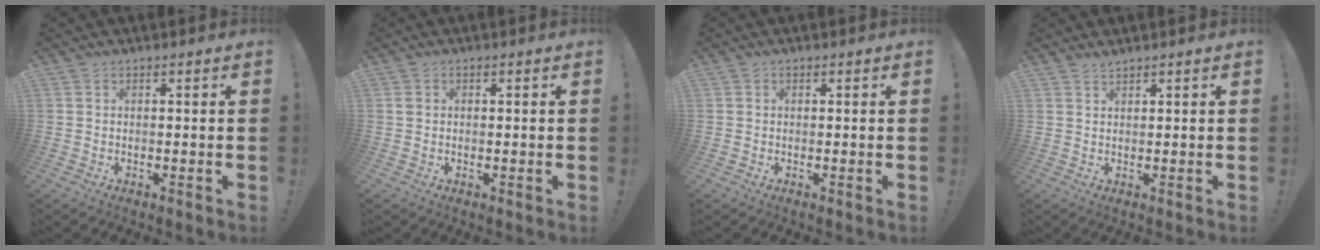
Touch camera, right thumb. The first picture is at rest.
{"total": 0.8, "force": [0.0, 0.6, 0.5], "torque": [-0.003, 0.003, -0.002]}
{"total": 0.0}
{"total": 1.4, "force": [1.3, 0.2, 0.3], "torque": [0.000, -0.009, 0.023]}